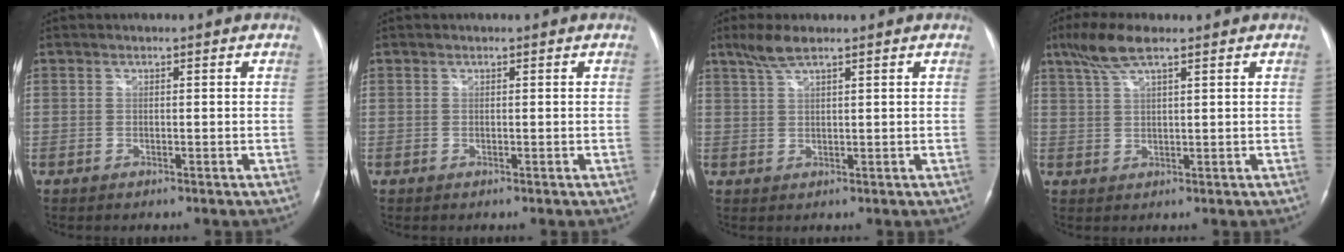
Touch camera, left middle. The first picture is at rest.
{"total": 0.0}
{"total": 3.6, "force": [2.7, 0.4, 2.4], "torque": [-0.057, 0.010, 0.057]}
{"total": 5.8, "force": [3.9, 0.9, 4.2], "torque": [-0.094, 0.017, 0.078]}